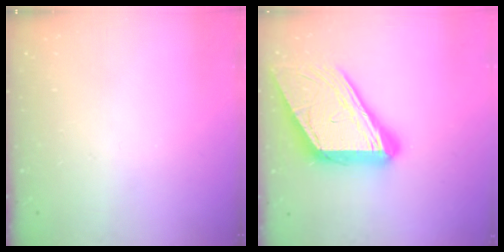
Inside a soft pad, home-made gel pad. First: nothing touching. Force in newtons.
{"total": 22.4, "press": 22.2, "slide": 2.6}